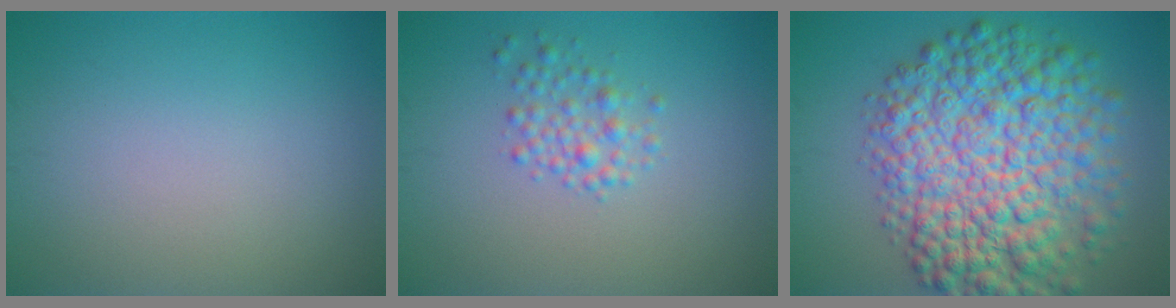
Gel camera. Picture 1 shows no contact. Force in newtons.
{"total": 2.1, "press": 2.1, "slide": 0.1}
{"total": 12.0, "press": 12.0, "slide": 0.2}